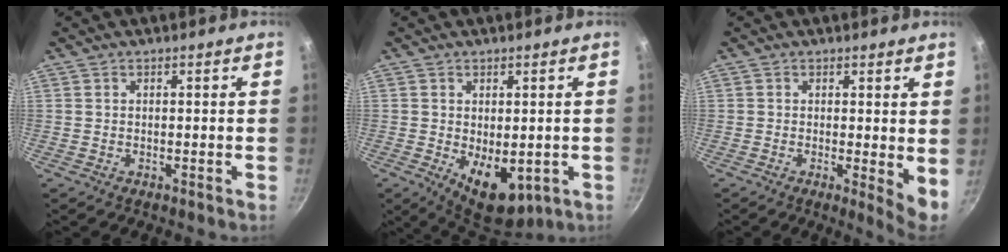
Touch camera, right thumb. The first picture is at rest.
{"total": 9.4, "force": [-1.7, 5.5, 7.4], "torque": [-0.086, -0.015, -0.008]}
{"total": 4.8, "force": [0.4, 1.5, 4.6], "torque": [-0.061, -0.017, 0.003]}